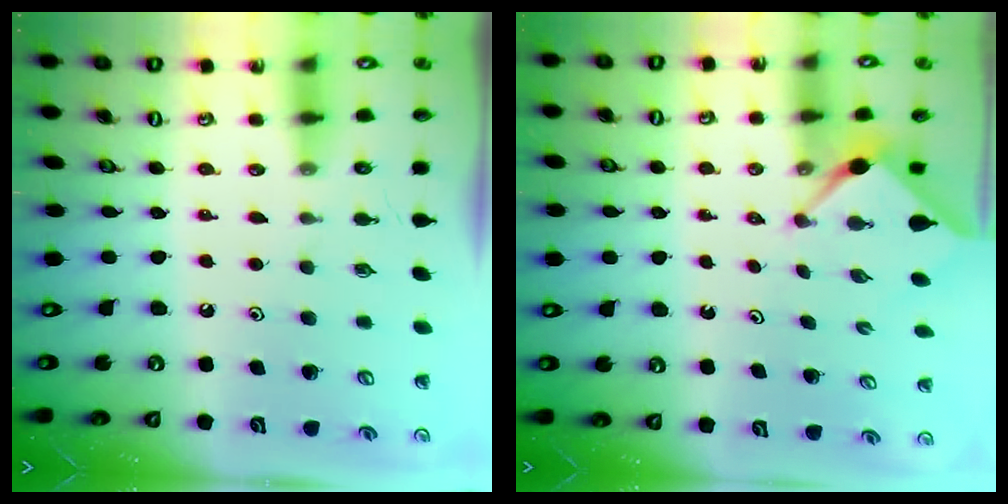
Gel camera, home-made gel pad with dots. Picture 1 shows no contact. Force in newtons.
{"total": 3.0, "press": 3.0, "slide": 0.3}